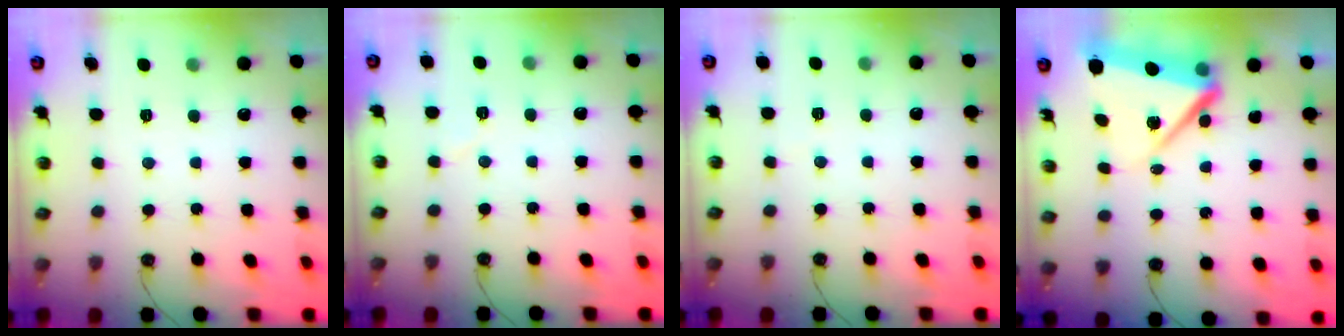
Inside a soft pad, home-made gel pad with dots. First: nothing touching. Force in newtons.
{"total": 4.9, "press": 4.5, "slide": 1.9}
{"total": 2.0, "press": 2.0, "slide": 0.4}
{"total": 8.9, "press": 8.8, "slide": 1.2}